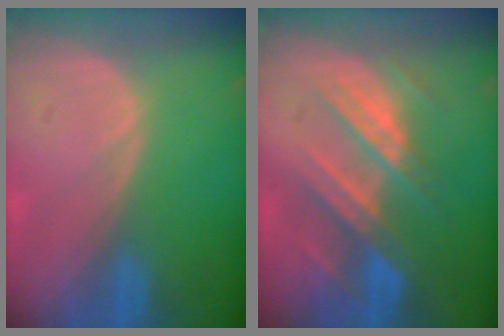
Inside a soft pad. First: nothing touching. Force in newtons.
{"total": 9.0, "press": 7.8, "slide": 4.4}